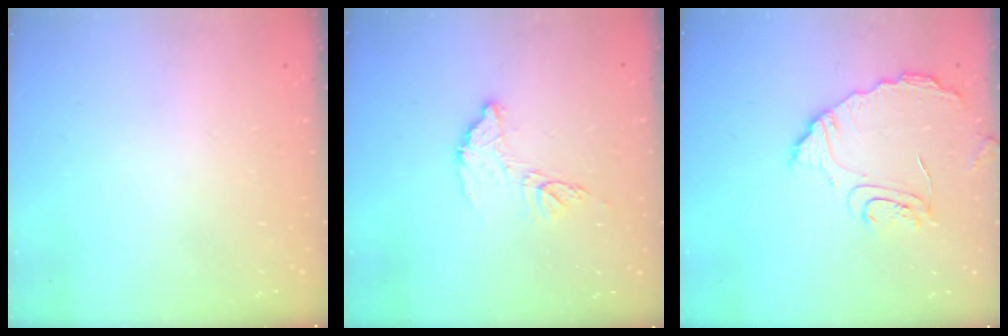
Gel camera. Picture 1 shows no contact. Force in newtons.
{"total": 8.9, "press": 8.9, "slide": 0.6}
{"total": 10.6, "press": 10.6, "slide": 0.7}